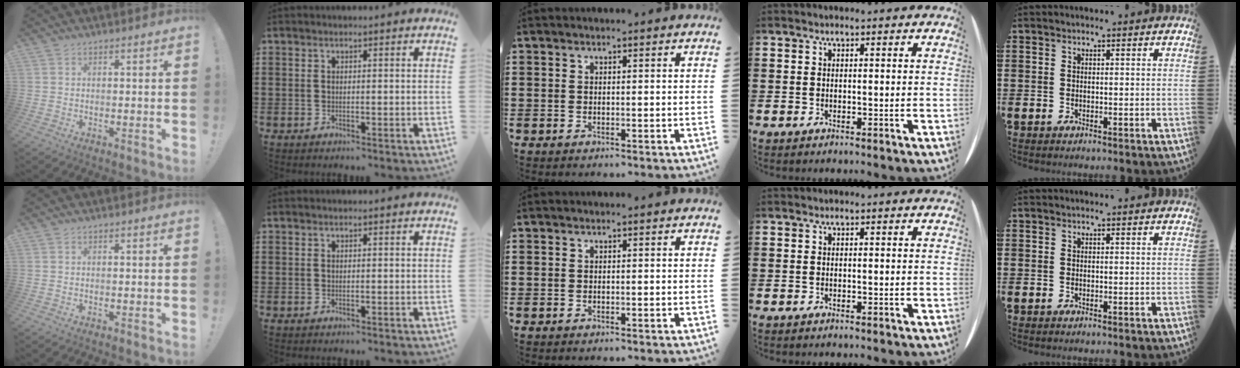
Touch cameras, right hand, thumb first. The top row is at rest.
{}